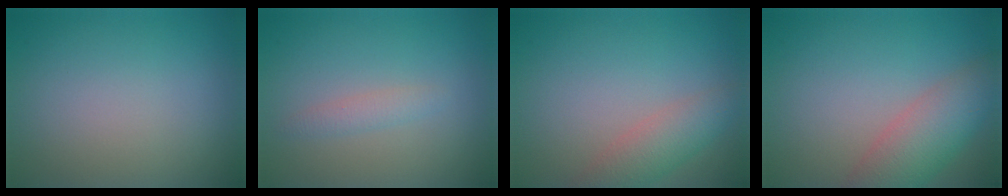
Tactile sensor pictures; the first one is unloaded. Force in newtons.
{"total": 1.2, "press": 1.2, "slide": 0.0}
{"total": 3.3, "press": 3.3, "slide": 0.1}
{"total": 5.3, "press": 5.3, "slide": 0.3}